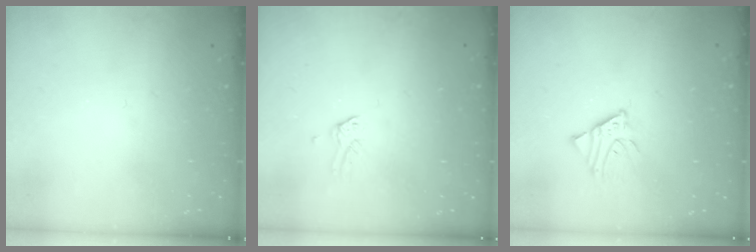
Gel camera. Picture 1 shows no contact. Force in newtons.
{"total": 0.0}
{"total": 3.9, "press": 3.8, "slide": 0.4}